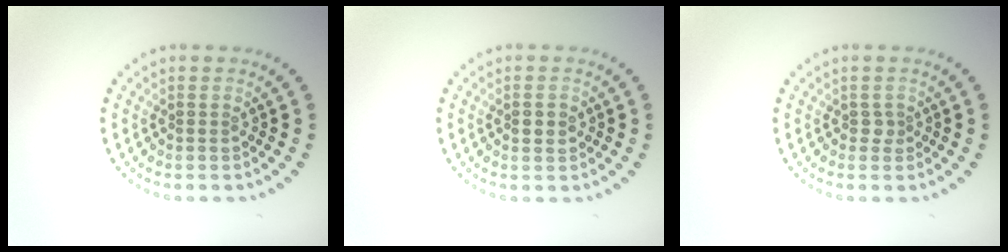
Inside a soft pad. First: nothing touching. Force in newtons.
{"total": 1.2, "press": 1.2, "slide": 0.1}
{"total": 0.8, "press": 0.6, "slide": 0.6}